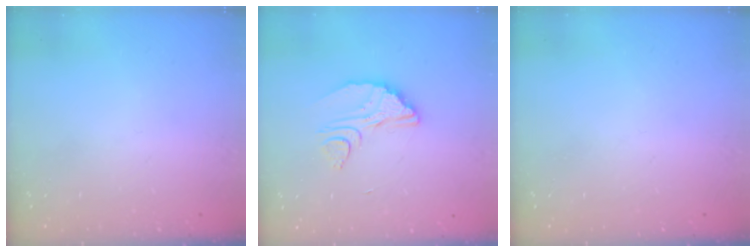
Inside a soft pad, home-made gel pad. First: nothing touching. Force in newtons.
{"total": 8.8, "press": 8.8, "slide": 0.8}
{"total": 0.0}